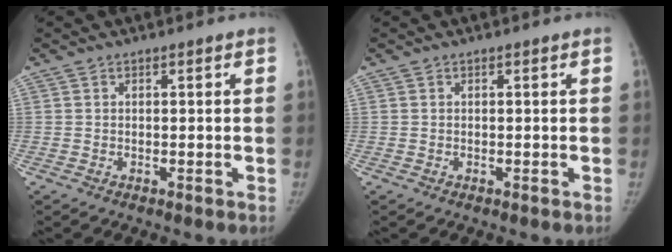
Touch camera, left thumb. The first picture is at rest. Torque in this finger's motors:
{"motor_torque": [-0.10, 0.20, -0.36, 0.10, -0.03]}